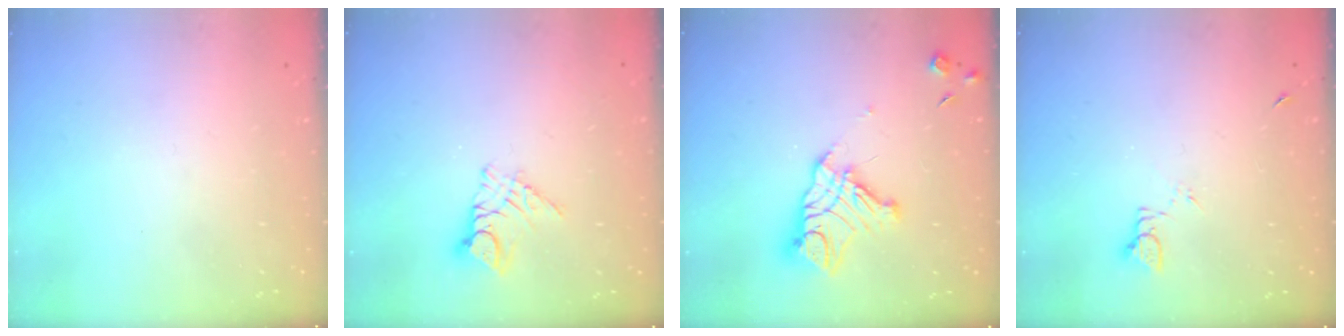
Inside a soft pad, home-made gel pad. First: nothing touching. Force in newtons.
{"total": 9.0, "press": 9.0, "slide": 0.8}
{"total": 13.7, "press": 13.7, "slide": 1.4}
{"total": 2.4, "press": 2.4, "slide": 0.3}